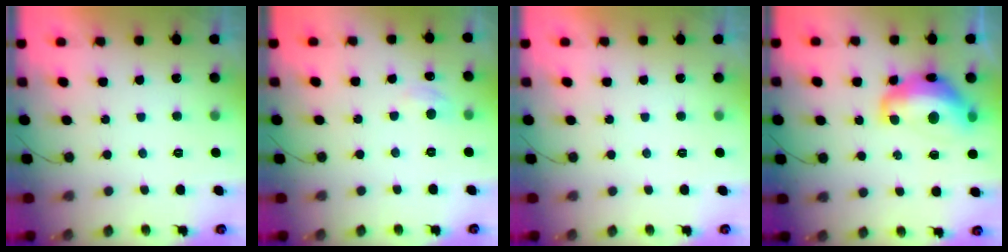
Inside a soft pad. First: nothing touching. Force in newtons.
{"total": 5.5, "press": 5.5, "slide": 0.7}
{"total": 0.0}
{"total": 14.3, "press": 14.3, "slide": 1.1}